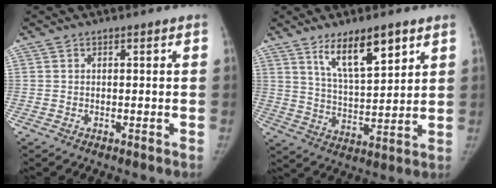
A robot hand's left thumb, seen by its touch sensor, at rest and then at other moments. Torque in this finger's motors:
{"motor_torque": [1.15, 1.21, 0.47, -0.32, 0.38]}